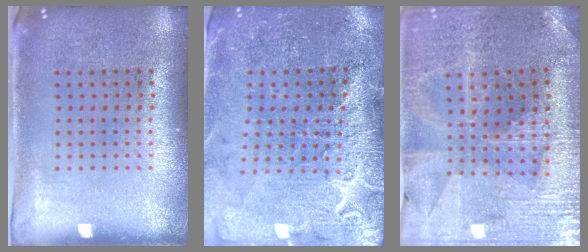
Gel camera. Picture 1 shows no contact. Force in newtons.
{"total": 3.1, "press": 3.1, "slide": 0.5}
{"total": 2.3, "press": 2.3, "slide": 0.5}